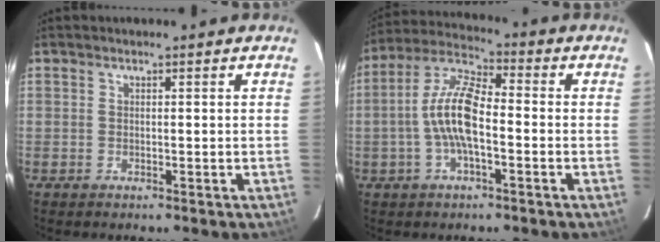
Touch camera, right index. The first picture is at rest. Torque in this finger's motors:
{"motor_torque": [1.58, -0.16, 0.82, 0.20]}